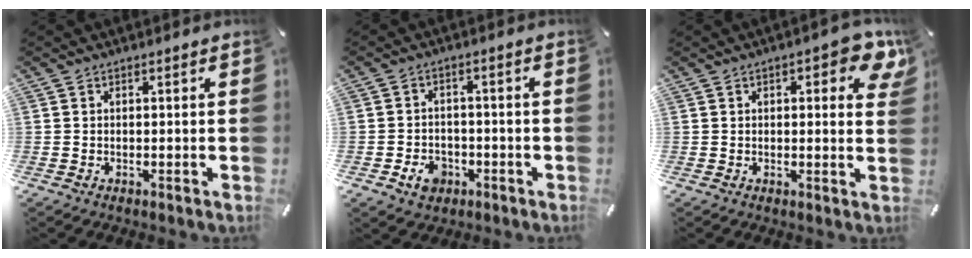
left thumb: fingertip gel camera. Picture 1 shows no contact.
{"total": 5.8, "force": [-2.4, 4.5, 2.6], "torque": [-0.061, 0.008, -0.046]}
{"total": 7.4, "force": [2.9, 3.0, 6.1], "torque": [-0.078, -0.005, 0.043]}